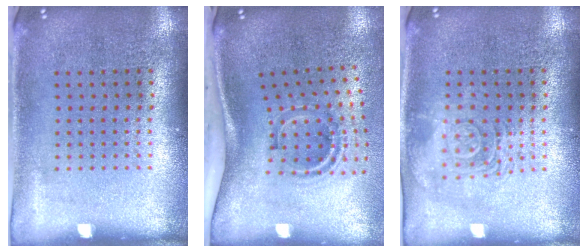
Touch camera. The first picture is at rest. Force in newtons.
{"total": 1.9, "press": 1.2, "slide": 1.5}
{"total": 2.6, "press": 2.6, "slide": 0.4}